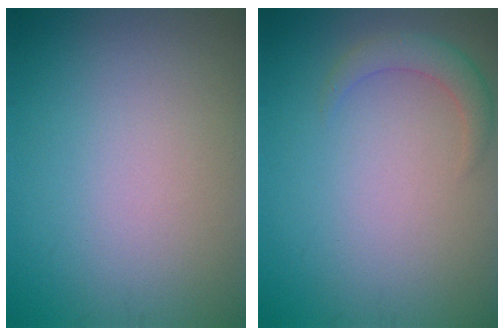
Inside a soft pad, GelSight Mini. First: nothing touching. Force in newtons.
{"total": 2.1, "press": 2.1, "slide": 0.2}